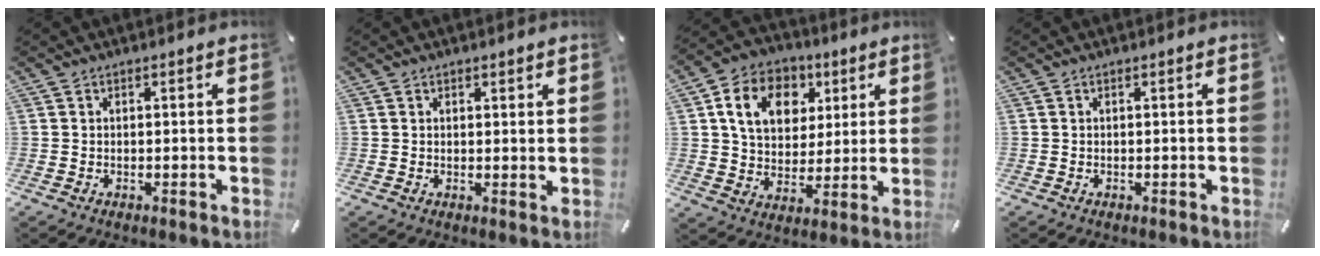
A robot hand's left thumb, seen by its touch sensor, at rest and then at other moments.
{"total": 1.1, "force": [0.8, 0.8, 0.3], "torque": [0.003, -0.001, 0.014]}
{"total": 13.0, "force": [5.1, 10.2, 6.3], "torque": [-0.109, -0.003, 0.096]}
{"total": 0.0}